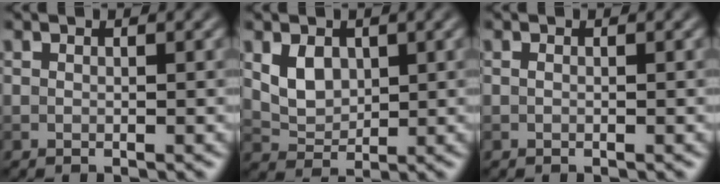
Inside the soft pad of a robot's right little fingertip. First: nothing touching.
{"total": 3.0, "force": [0.9, 2.2, 1.8], "torque": [-0.039, -0.005, 0.021]}
{"total": 0.0}